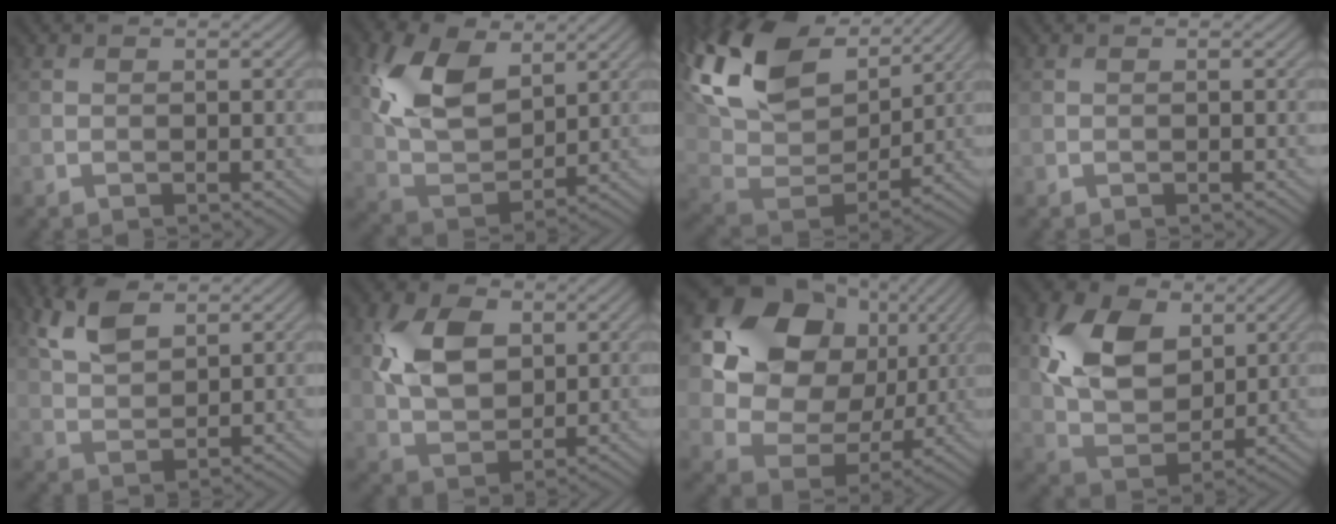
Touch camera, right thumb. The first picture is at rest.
{"total": 11.9, "force": [4.6, 7.0, 8.3], "torque": [-0.195, 0.008, 0.090]}
{"total": 18.9, "force": [9.9, 10.8, 11.9], "torque": [-0.290, 0.042, 0.183]}
{"total": 0.0}
{"total": 6.0, "force": [3.5, 2.8, 4.0], "torque": [-0.099, 0.005, 0.074]}
{"total": 9.2, "force": [2.5, 6.0, 6.5], "torque": [-0.151, 0.008, 0.047]}
{"total": 15.7, "force": [5.3, 12.4, 8.2], "torque": [-0.189, 0.018, 0.098]}
{"total": 11.6, "force": [3.8, 7.7, 7.8], "torque": [-0.179, 0.006, 0.069]}